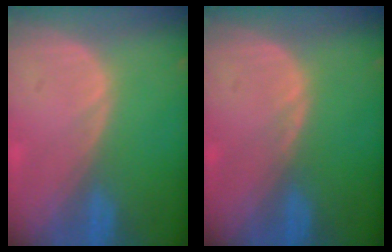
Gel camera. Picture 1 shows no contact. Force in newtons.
{"total": 0.5, "press": 0.5, "slide": 0.2}